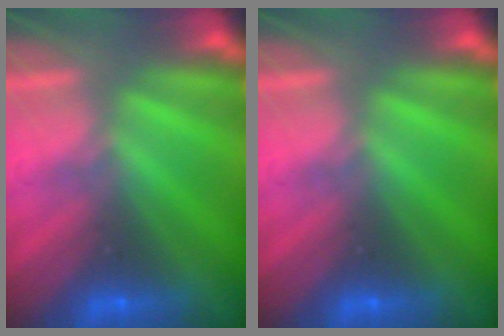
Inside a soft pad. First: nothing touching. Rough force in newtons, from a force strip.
{"total": 0.0}